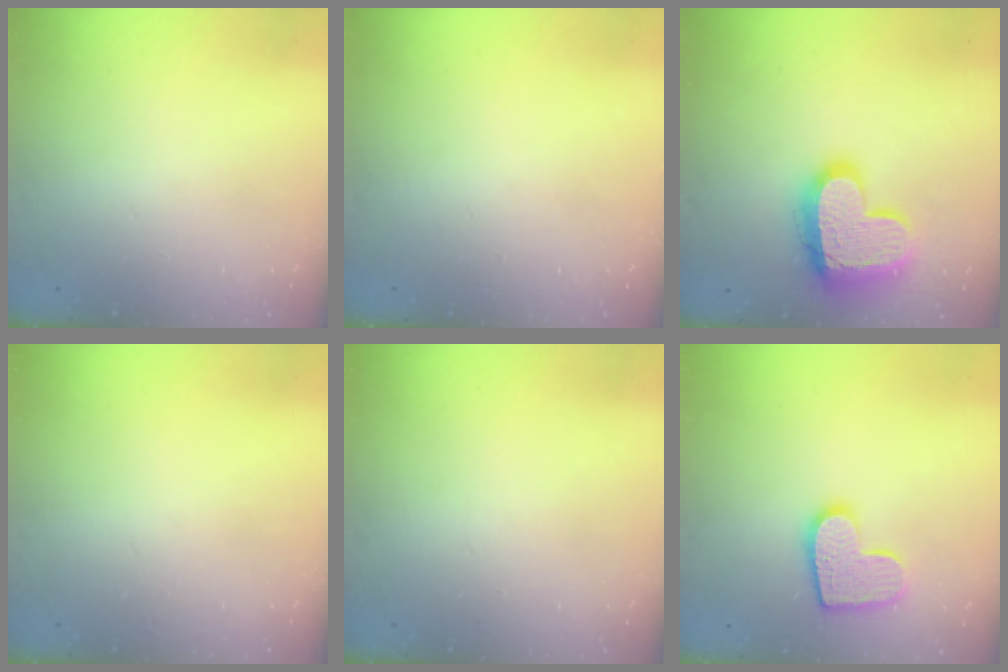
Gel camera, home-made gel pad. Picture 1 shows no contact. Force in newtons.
{"total": 0.0}
{"total": 18.4, "press": 18.3, "slide": 1.7}
{"total": 0.0}
{"total": 0.0}
{"total": 12.7, "press": 12.6, "slide": 0.8}